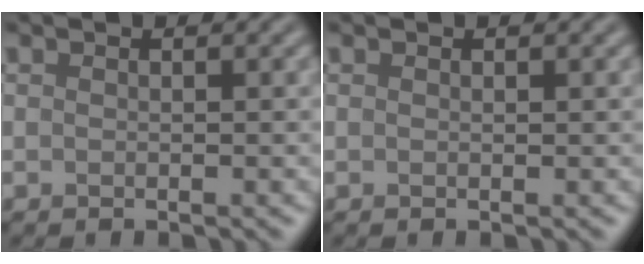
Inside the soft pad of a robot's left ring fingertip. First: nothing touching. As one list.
[{"total": 0.0}]